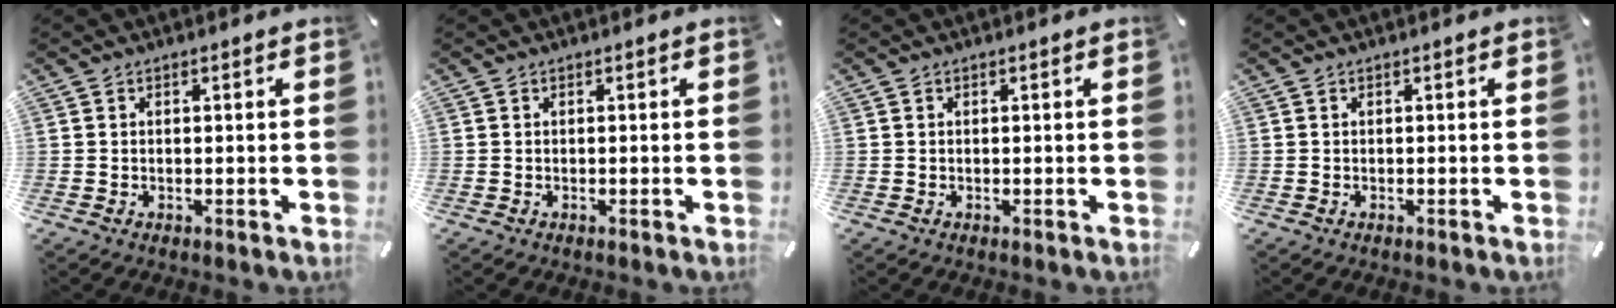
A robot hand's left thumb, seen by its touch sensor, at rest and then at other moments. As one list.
[{"total": 0.0}, {"total": 0.0}, {"total": 0.0}]